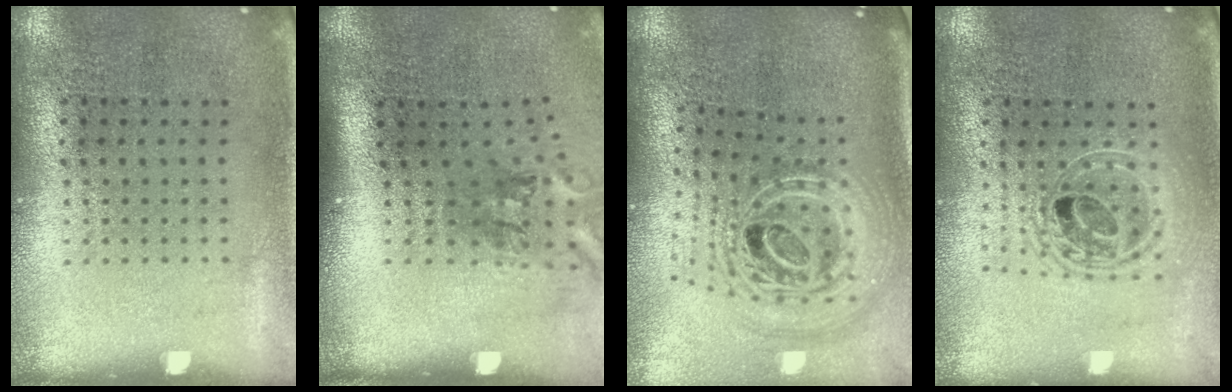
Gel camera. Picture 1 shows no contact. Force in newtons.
{"total": 2.0, "press": 1.2, "slide": 1.6}
{"total": 3.0, "press": 2.1, "slide": 2.1}
{"total": 1.6, "press": 1.3, "slide": 0.9}